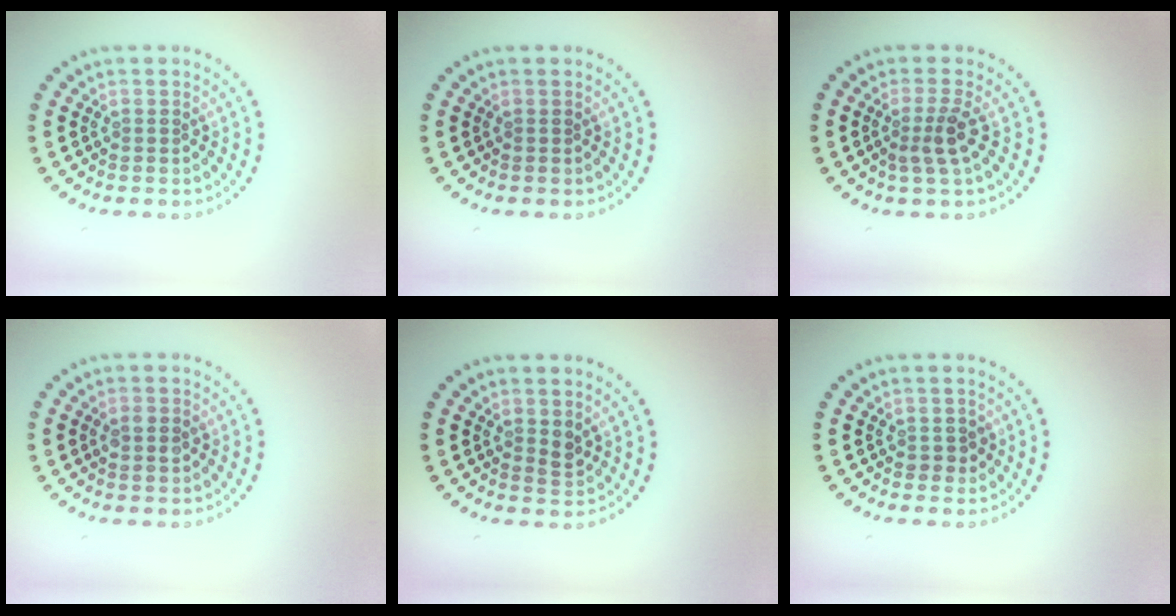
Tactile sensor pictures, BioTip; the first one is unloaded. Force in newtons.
{"total": 0.0}
{"total": 2.3, "press": 1.8, "slide": 1.5}
{"total": 1.4, "press": 1.4, "slide": 0.2}
{"total": 1.2, "press": 1.0, "slide": 0.6}
{"total": 0.9, "press": 0.8, "slide": 0.3}